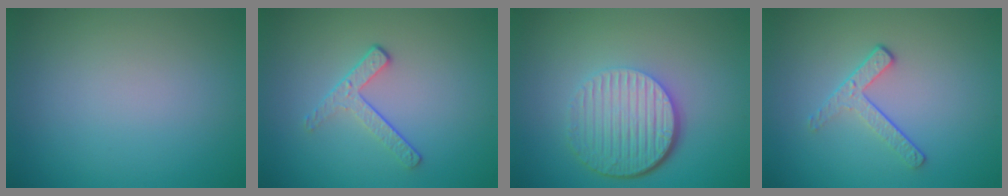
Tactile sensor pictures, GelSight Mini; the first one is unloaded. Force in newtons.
{"total": 2.0, "press": 1.4, "slide": 1.5}
{"total": 6.1, "press": 4.2, "slide": 4.3}
{"total": 2.0, "press": 1.4, "slide": 1.5}